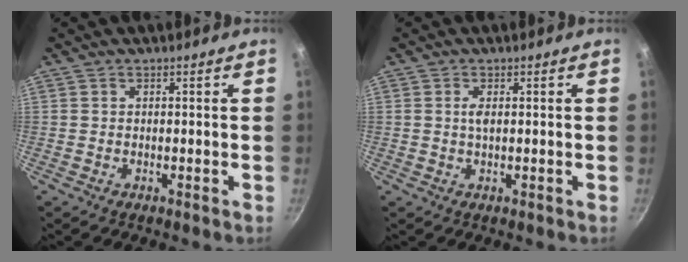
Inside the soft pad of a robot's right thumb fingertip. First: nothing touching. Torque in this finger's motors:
{"motor_torque": [0.50, 0.64, 0.76, 0.10, 0.06]}